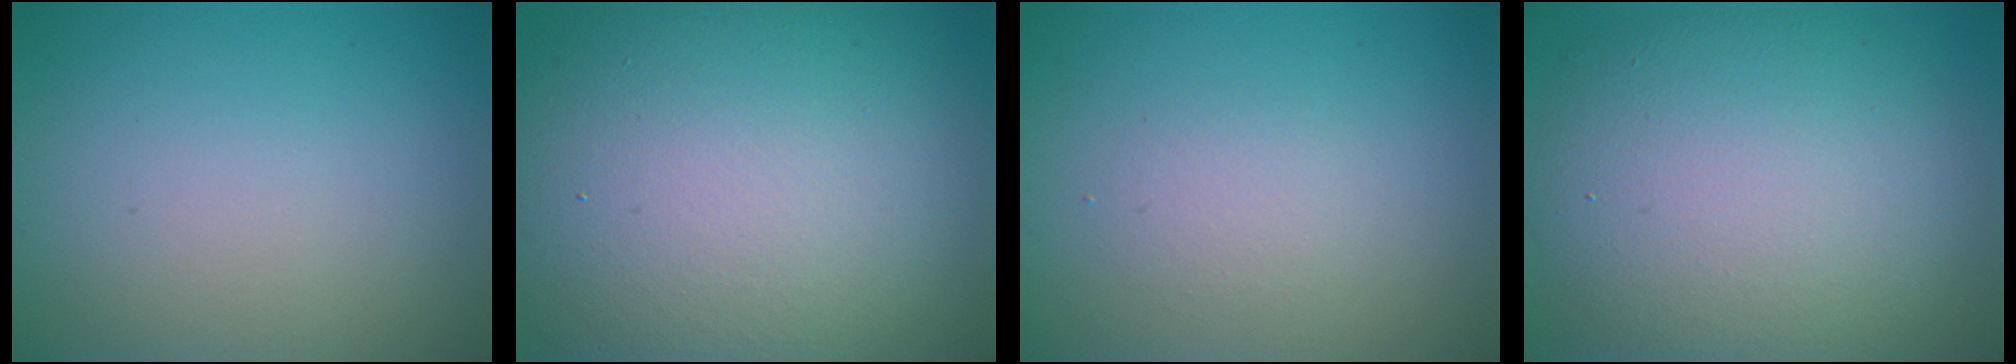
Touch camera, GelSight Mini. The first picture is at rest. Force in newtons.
{"total": 16.4, "press": 16.4, "slide": 0.9}
{"total": 1.5, "press": 1.5, "slide": 0.2}
{"total": 11.3, "press": 11.3, "slide": 0.8}